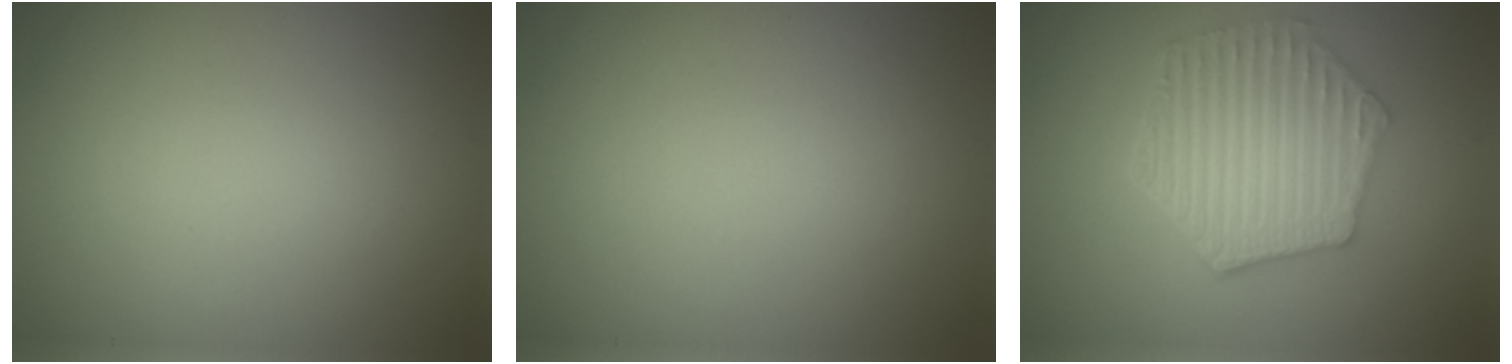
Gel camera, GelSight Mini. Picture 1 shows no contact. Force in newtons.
{"total": 0.0}
{"total": 6.0, "press": 4.7, "slide": 3.8}